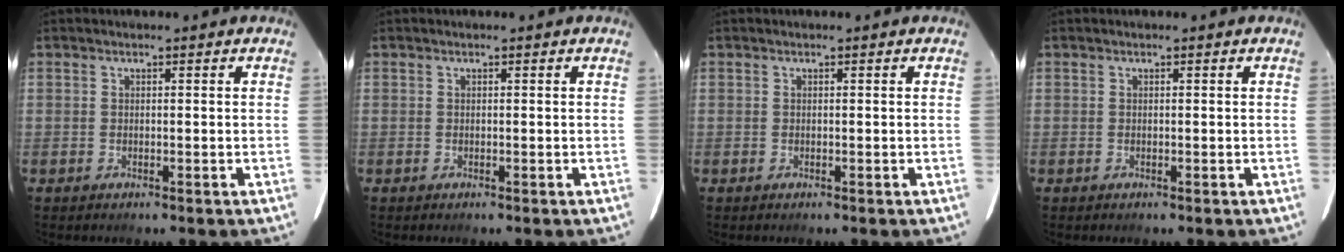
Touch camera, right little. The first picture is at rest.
{"total": 0.0}
{"total": 0.0}
{"total": 0.0}